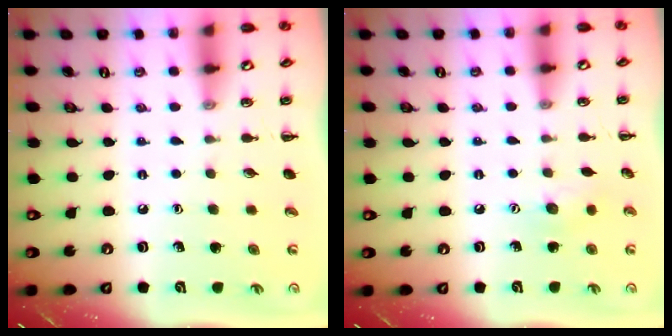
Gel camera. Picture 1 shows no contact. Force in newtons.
{"total": 7.3, "press": 7.1, "slide": 1.7}